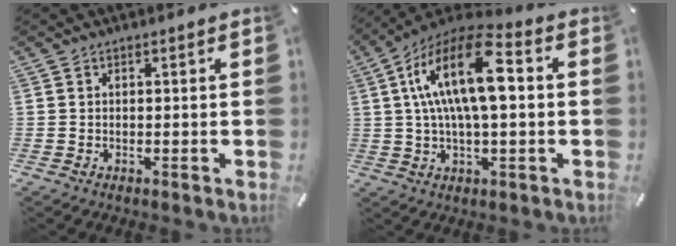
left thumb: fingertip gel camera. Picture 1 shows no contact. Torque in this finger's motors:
{"motor_torque": [2.48, 2.53, 1.81, -0.96, 0.29]}